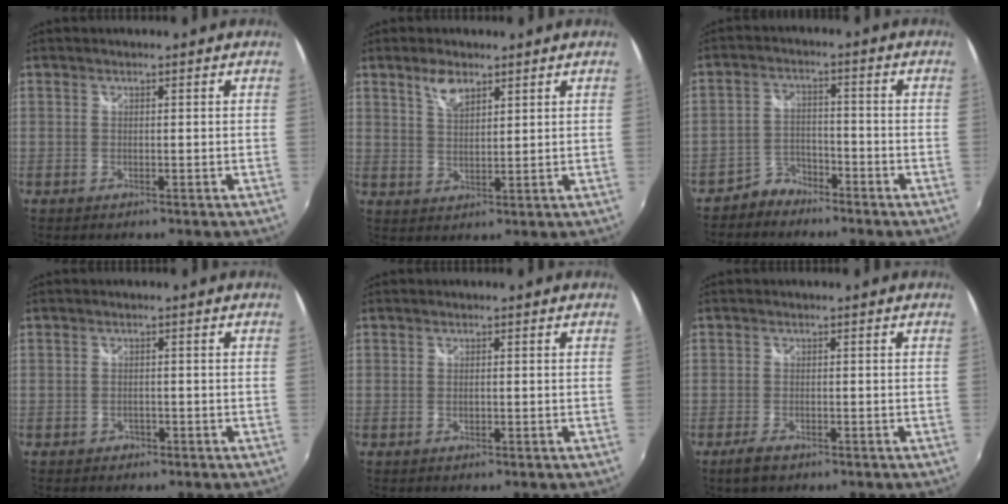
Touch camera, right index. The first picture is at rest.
{"total": 4.6, "force": [3.0, 1.9, 2.8], "torque": [-0.049, 0.004, 0.056]}
{"total": 4.9, "force": [-4.3, 2.3, 0.3], "torque": [-0.011, 0.012, -0.081]}
{"total": 1.8, "force": [-1.1, 1.4, 0.4], "torque": [-0.009, 0.002, -0.013]}
{"total": 0.7, "force": [-0.1, 0.4, 0.5], "torque": [-0.011, 0.000, -0.002]}
{"total": 3.1, "force": [-2.2, 1.5, 1.5], "torque": [-0.037, -0.008, -0.043]}